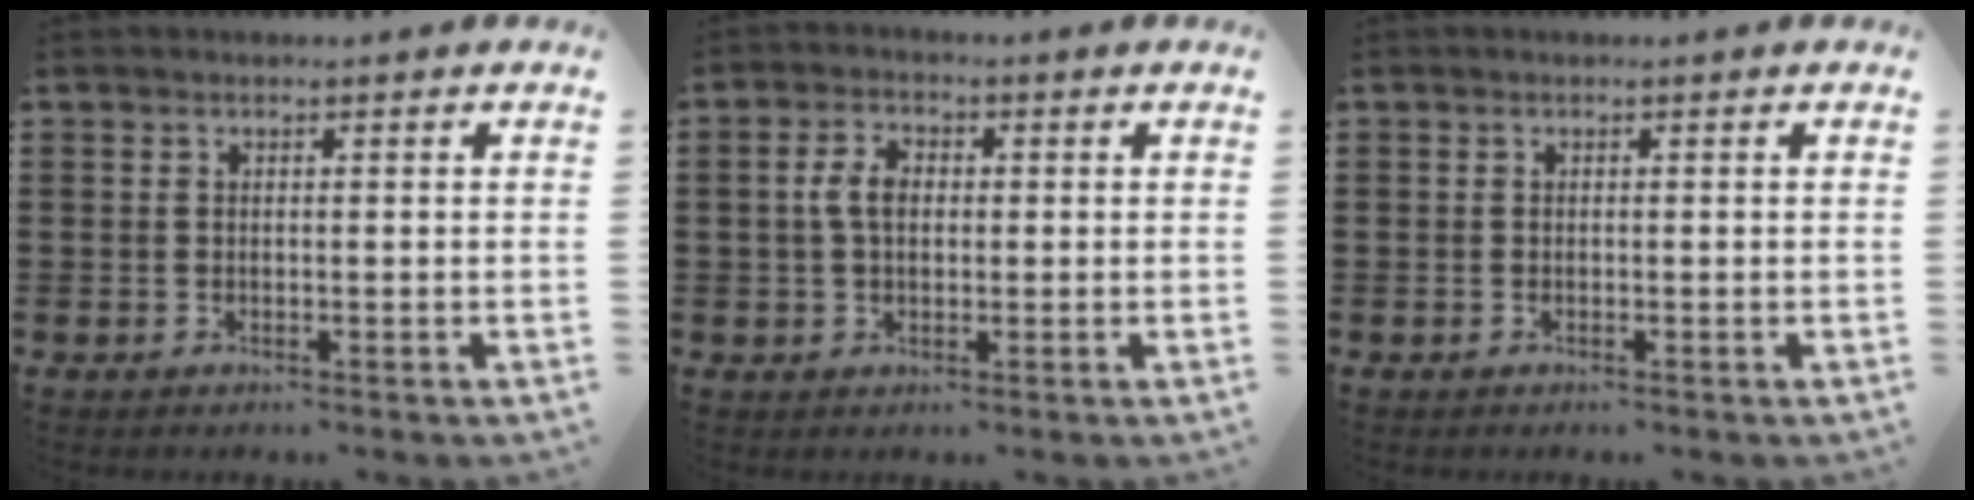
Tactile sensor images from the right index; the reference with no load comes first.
{"total": 4.0, "force": [0.2, 2.5, 3.1], "torque": [-0.073, 0.010, -0.001]}
{"total": 0.0}